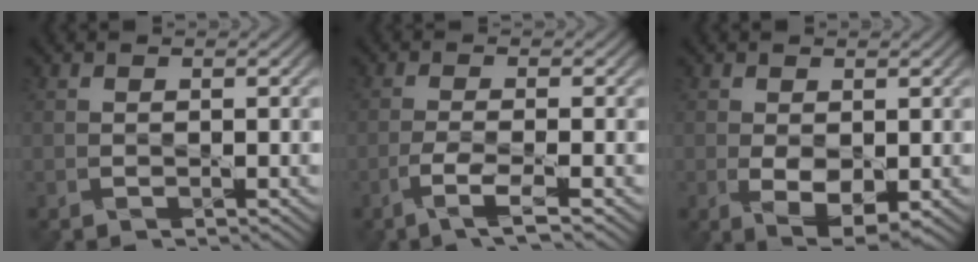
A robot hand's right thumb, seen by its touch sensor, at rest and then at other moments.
{"total": 3.3, "force": [-2.0, 0.1, 2.6], "torque": [-0.057, 0.004, -0.048]}
{"total": 4.2, "force": [-0.6, 2.2, 3.4], "torque": [-0.071, -0.011, -0.004]}